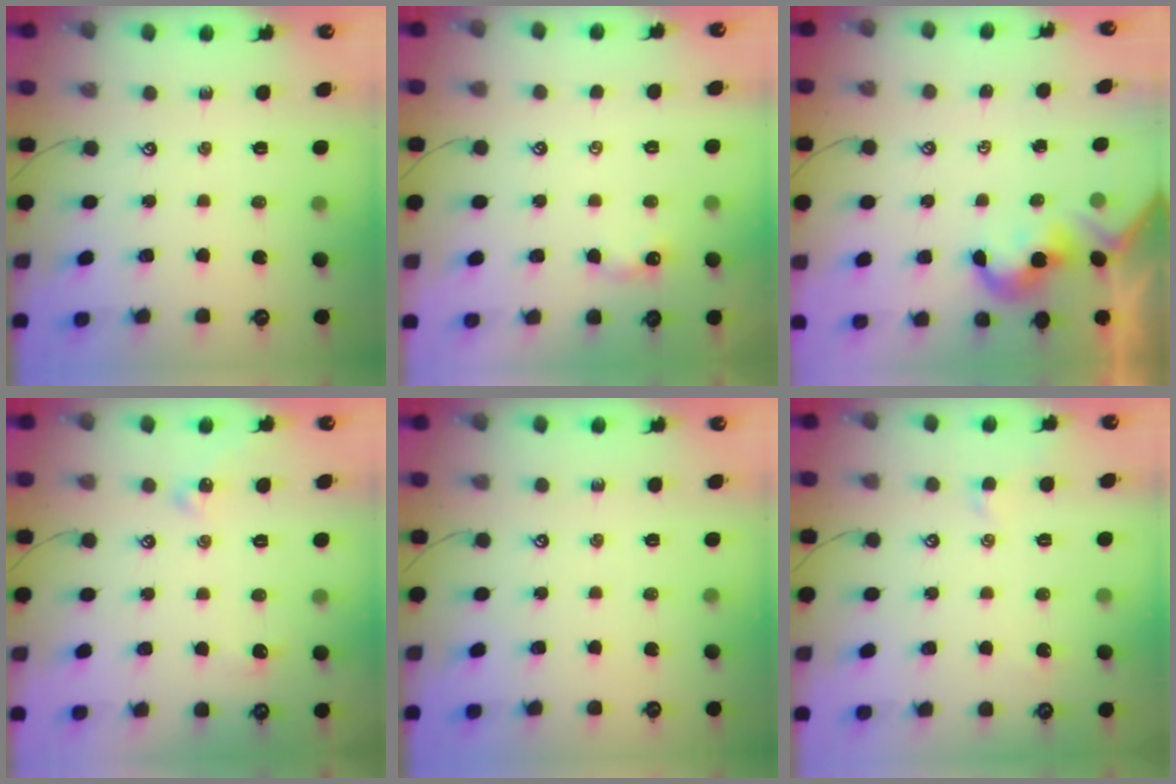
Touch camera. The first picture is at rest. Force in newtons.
{"total": 2.3, "press": 2.2, "slide": 0.3}
{"total": 2.1, "press": 2.1, "slide": 0.3}
{"total": 1.1, "press": 1.0, "slide": 0.4}
{"total": 0.0}
{"total": 0.7, "press": 0.4, "slide": 0.5}